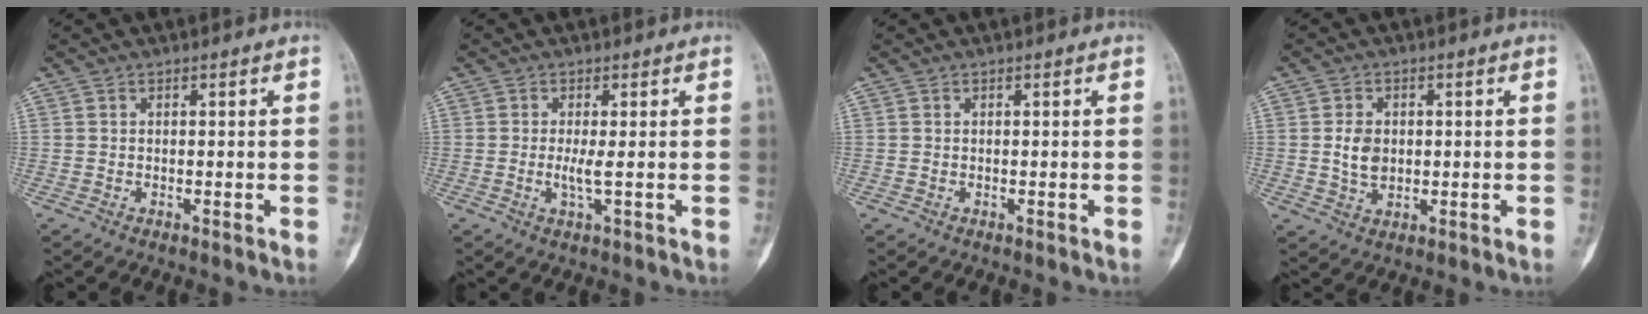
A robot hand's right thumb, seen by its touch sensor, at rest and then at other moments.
{"total": 2.5, "force": [-0.2, 0.1, 2.5], "torque": [-0.059, -0.008, -0.007]}
{"total": 0.0}
{"total": 4.8, "force": [0.3, 3.5, 3.2], "torque": [-0.047, -0.004, 0.008]}